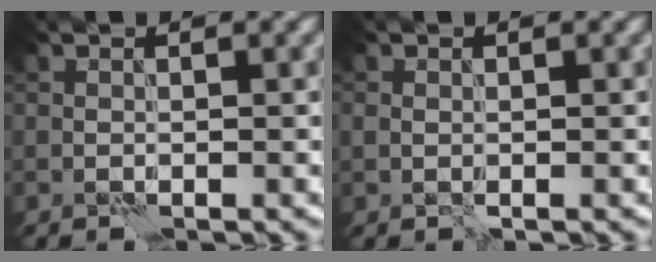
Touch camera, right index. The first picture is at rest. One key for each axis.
{"total": 0.6, "fx": 0.1, "fy": 0.5, "fz": 0.3, "tx": -0.005, "ty": 0.000, "tz": 0.002}